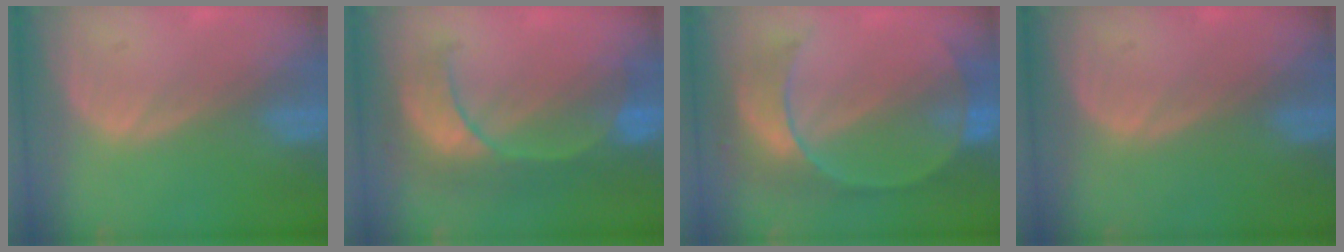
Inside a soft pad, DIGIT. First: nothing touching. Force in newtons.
{"total": 8.1, "press": 8.0, "slide": 1.5}
{"total": 7.7, "press": 7.7, "slide": 0.7}
{"total": 0.0}